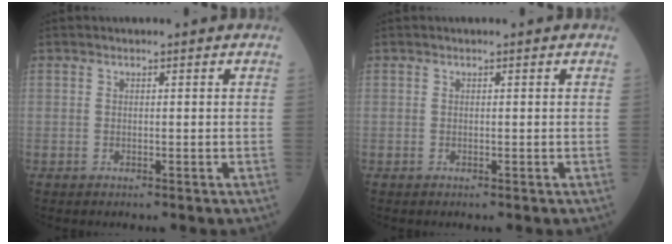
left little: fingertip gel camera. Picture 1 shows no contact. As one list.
[{"total": 0.0}]